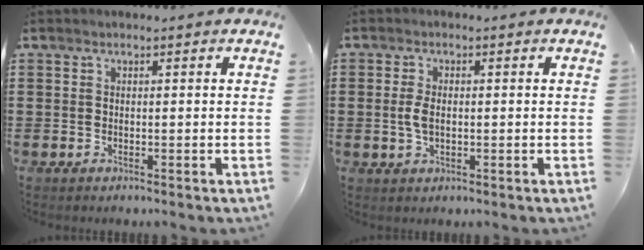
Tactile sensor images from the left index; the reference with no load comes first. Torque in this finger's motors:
{"motor_torque": [0.63, 0.56, 0.22, 0.11]}